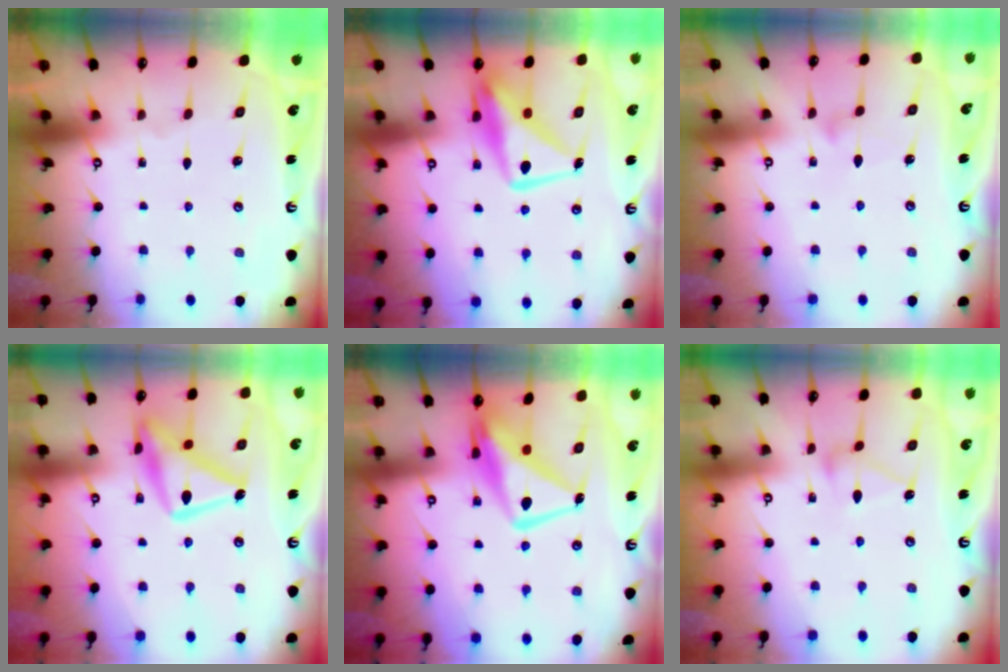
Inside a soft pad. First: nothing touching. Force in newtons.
{"total": 12.6, "press": 12.6, "slide": 1.2}
{"total": 6.6, "press": 6.6, "slide": 0.3}
{"total": 18.8, "press": 18.7, "slide": 1.3}
{"total": 11.7, "press": 11.7, "slide": 1.0}
{"total": 8.6, "press": 8.5, "slide": 0.3}